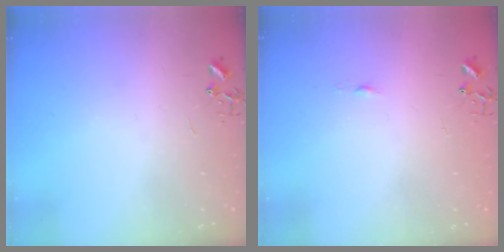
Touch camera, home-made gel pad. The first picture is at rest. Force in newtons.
{"total": 3.3, "press": 3.3, "slide": 0.4}